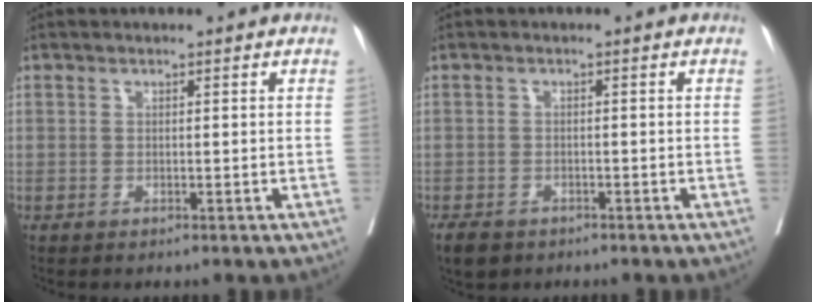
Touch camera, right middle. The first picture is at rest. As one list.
[{"total": 3.7, "force": [-2.8, 2.0, 1.4], "torque": [-0.026, -0.005, -0.043]}]